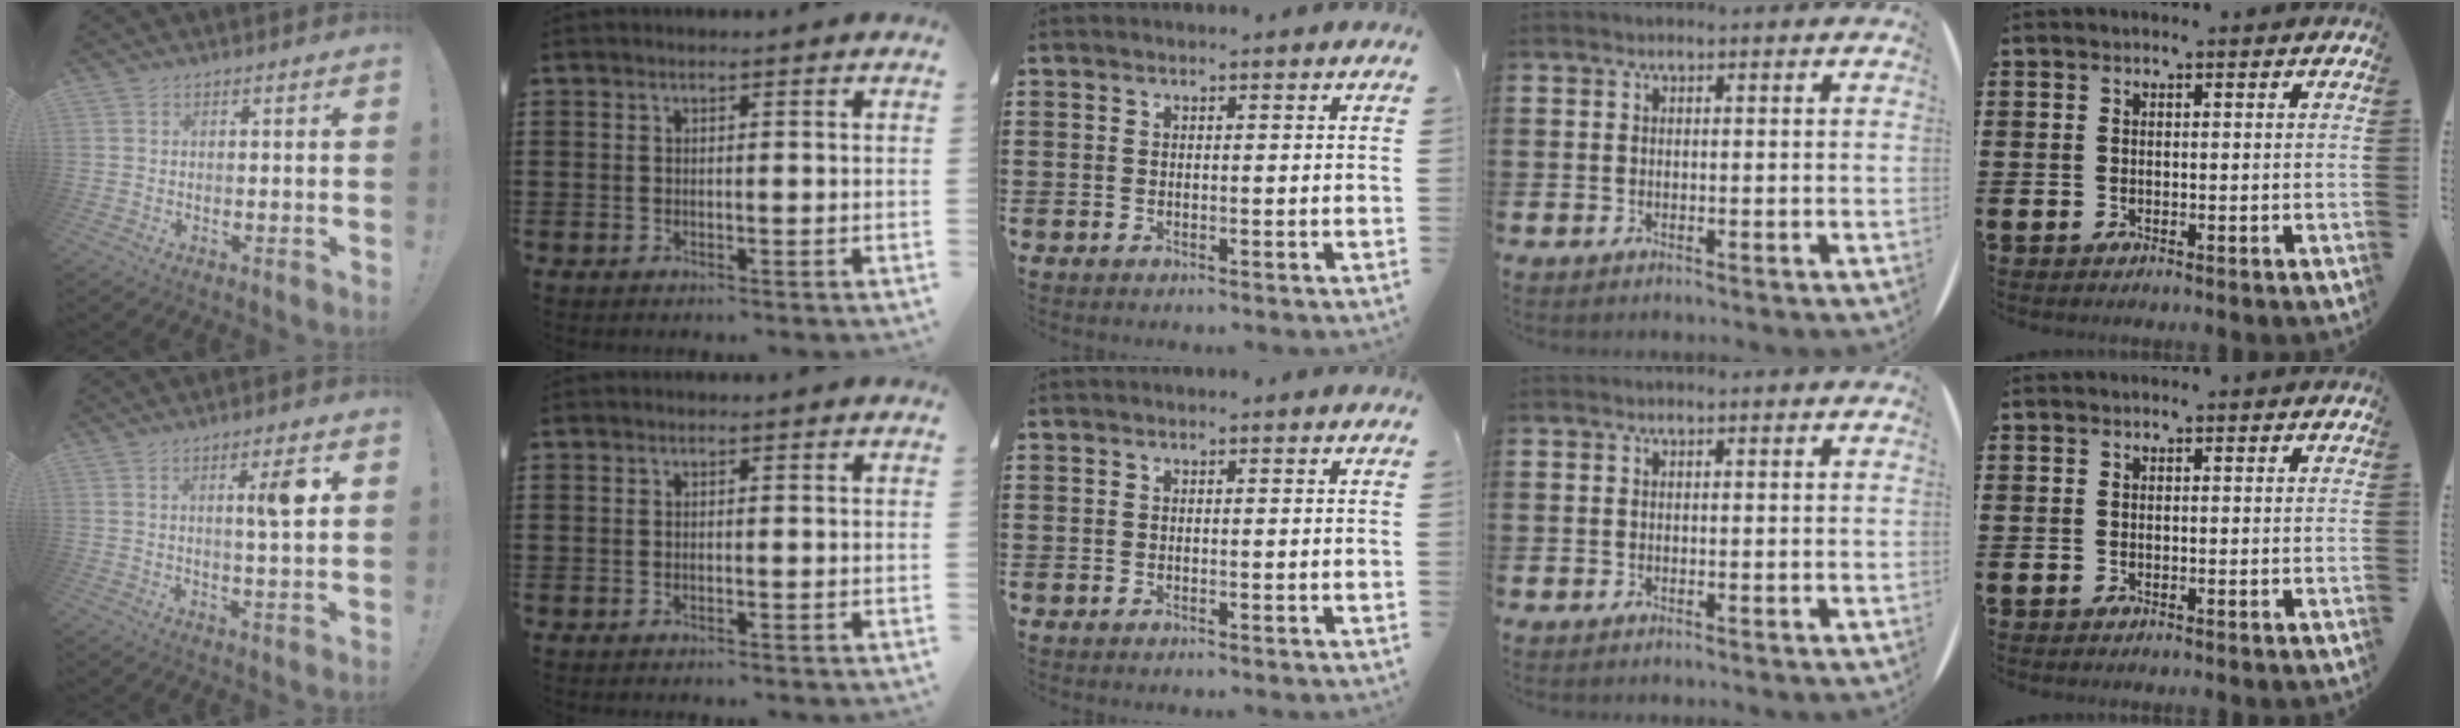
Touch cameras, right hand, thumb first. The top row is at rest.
{"thumb": {"total": 7.2, "force": [2.2, 0.4, 6.9], "torque": [-0.098, -0.009, 0.022]}}